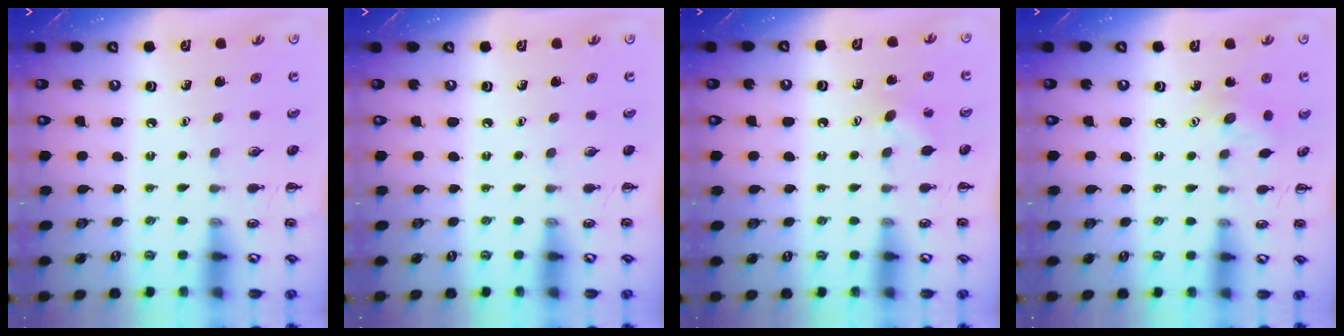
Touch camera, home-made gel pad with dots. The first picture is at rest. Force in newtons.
{"total": 0.0}
{"total": 5.0, "press": 4.8, "slide": 1.4}
{"total": 7.4, "press": 7.3, "slide": 1.1}